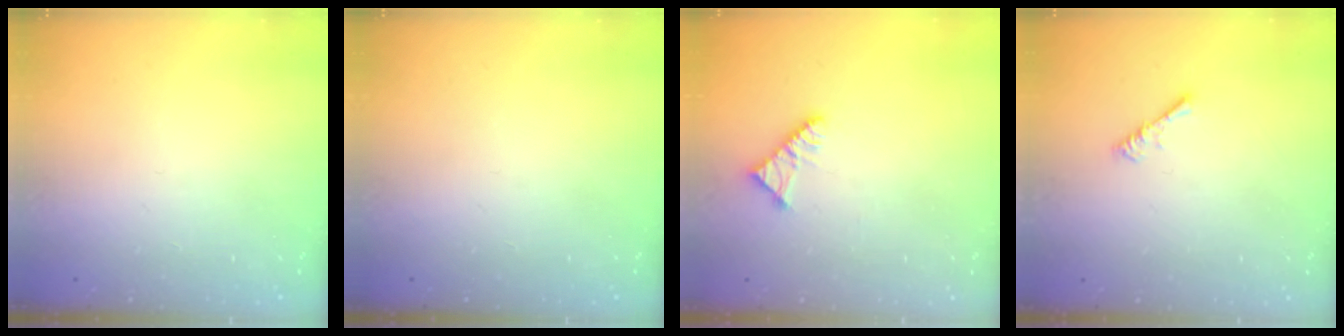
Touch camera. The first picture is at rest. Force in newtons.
{"total": 0.0}
{"total": 4.4, "press": 4.4, "slide": 0.6}
{"total": 0.8, "press": 0.8, "slide": 0.3}